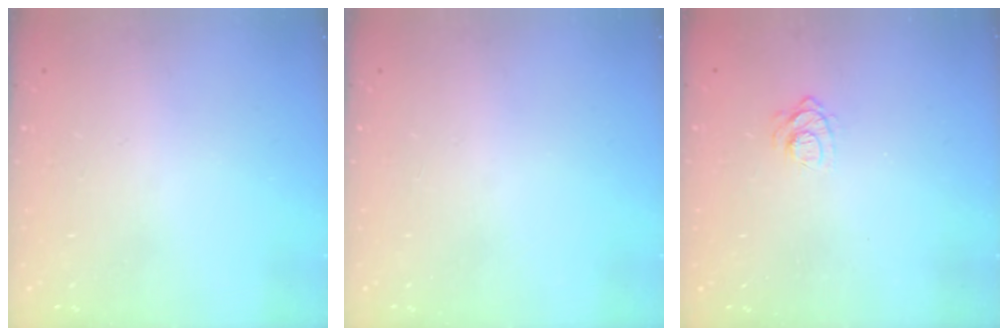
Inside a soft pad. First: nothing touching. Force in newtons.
{"total": 0.0}
{"total": 6.9, "press": 6.8, "slide": 1.0}